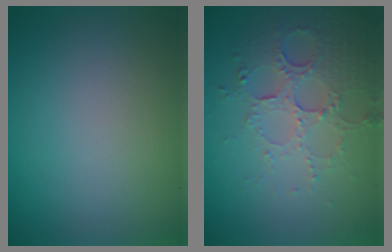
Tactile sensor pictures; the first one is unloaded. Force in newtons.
{"total": 5.3, "press": 3.8, "slide": 3.7}